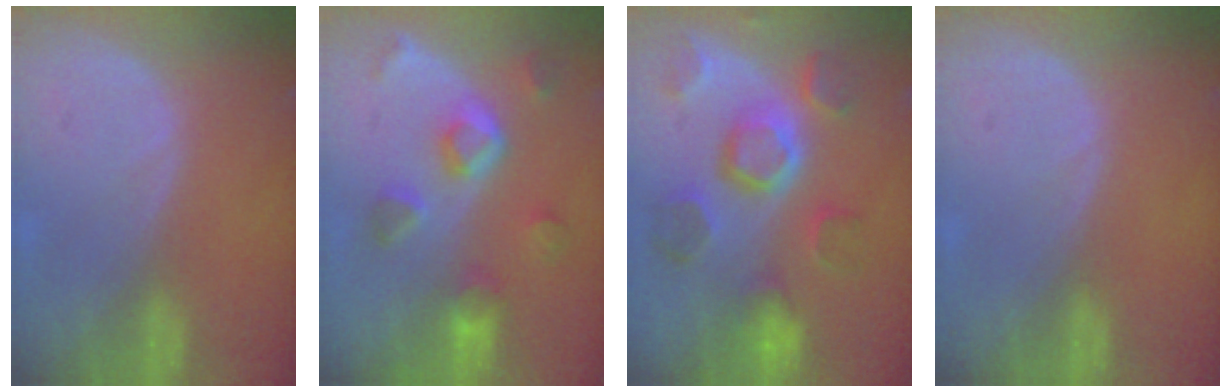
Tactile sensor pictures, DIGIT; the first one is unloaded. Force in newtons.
{"total": 7.8, "press": 7.0, "slide": 3.4}
{"total": 11.1, "press": 9.9, "slide": 4.9}
{"total": 0.0}